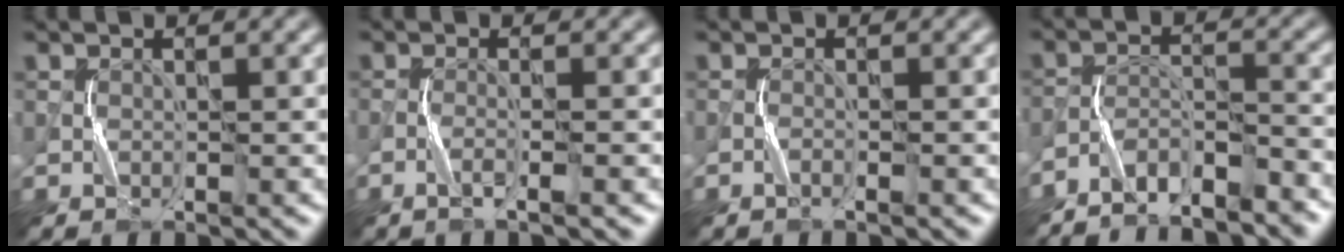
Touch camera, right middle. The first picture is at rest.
{"total": 1.8, "force": [-1.0, -0.1, 1.5], "torque": [-0.026, 0.003, -0.026]}
{"total": 0.7, "force": [-0.5, -0.2, 0.5], "torque": [-0.012, 0.000, -0.010]}
{"total": 5.0, "force": [-4.6, 0.8, 1.6], "torque": [-0.033, -0.004, -0.087]}